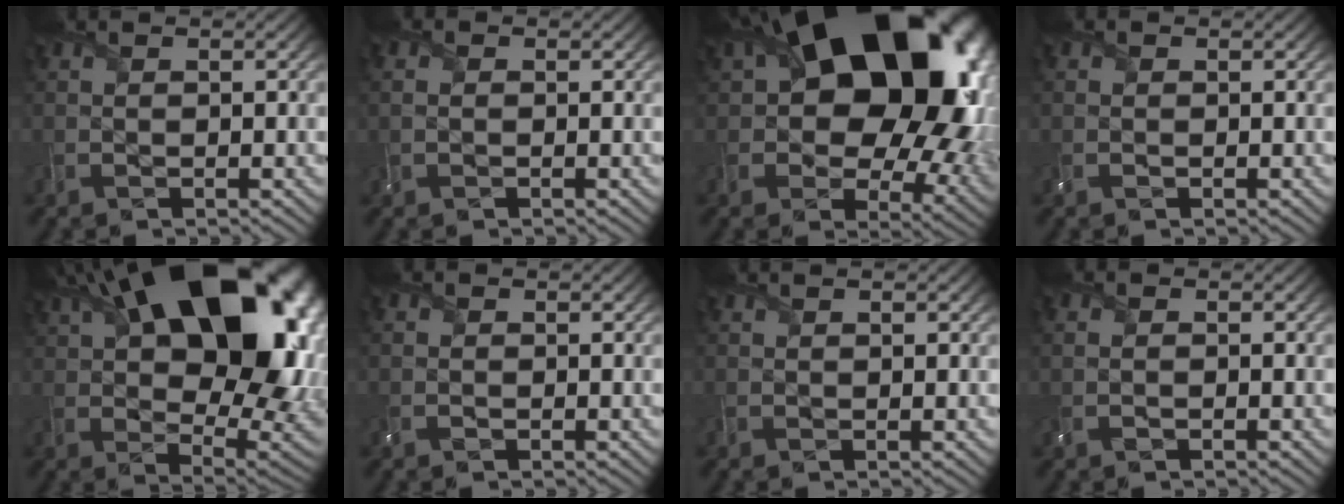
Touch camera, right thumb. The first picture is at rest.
{"total": 2.3, "force": [0.3, 1.8, 1.3], "torque": [-0.031, 0.008, -0.006]}
{"total": 22.9, "force": [6.9, 15.3, 15.6], "torque": [-0.249, 0.002, 0.147]}
{"total": 1.1, "force": [0.0, 1.0, 0.4], "torque": [-0.009, -0.003, -0.003]}
{"total": 24.7, "force": [9.7, 13.8, 18.1], "torque": [-0.286, 0.039, 0.168]}
{"total": 1.4, "force": [-0.3, 1.2, 0.6], "torque": [-0.013, -0.005, -0.006]}
{"total": 0.8, "force": [0.6, 0.2, 0.5], "torque": [-0.013, -0.001, 0.010]}
{"total": 1.6, "force": [-0.2, 1.2, 1.0], "torque": [-0.023, 0.004, -0.010]}